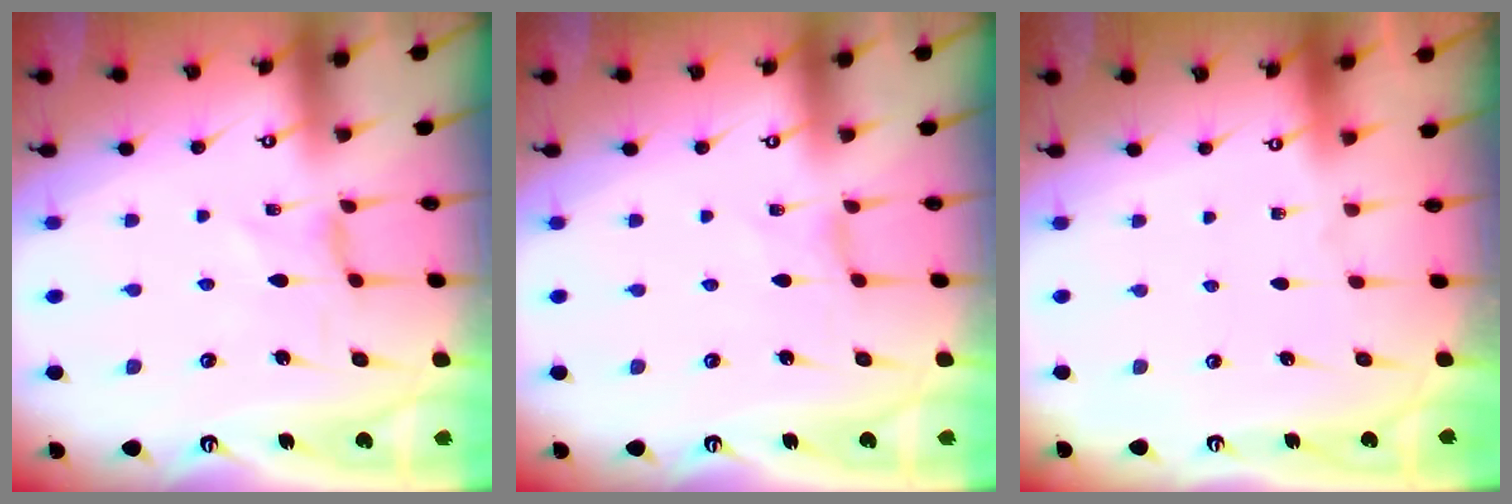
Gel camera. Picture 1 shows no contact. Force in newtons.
{"total": 0.0}
{"total": 0.0}